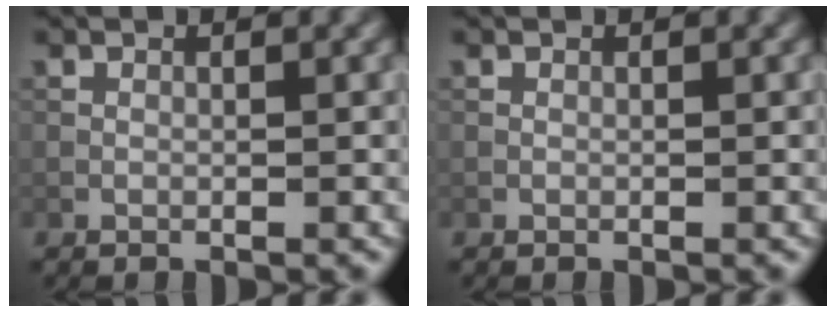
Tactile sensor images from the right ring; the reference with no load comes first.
{"total": 0.0}